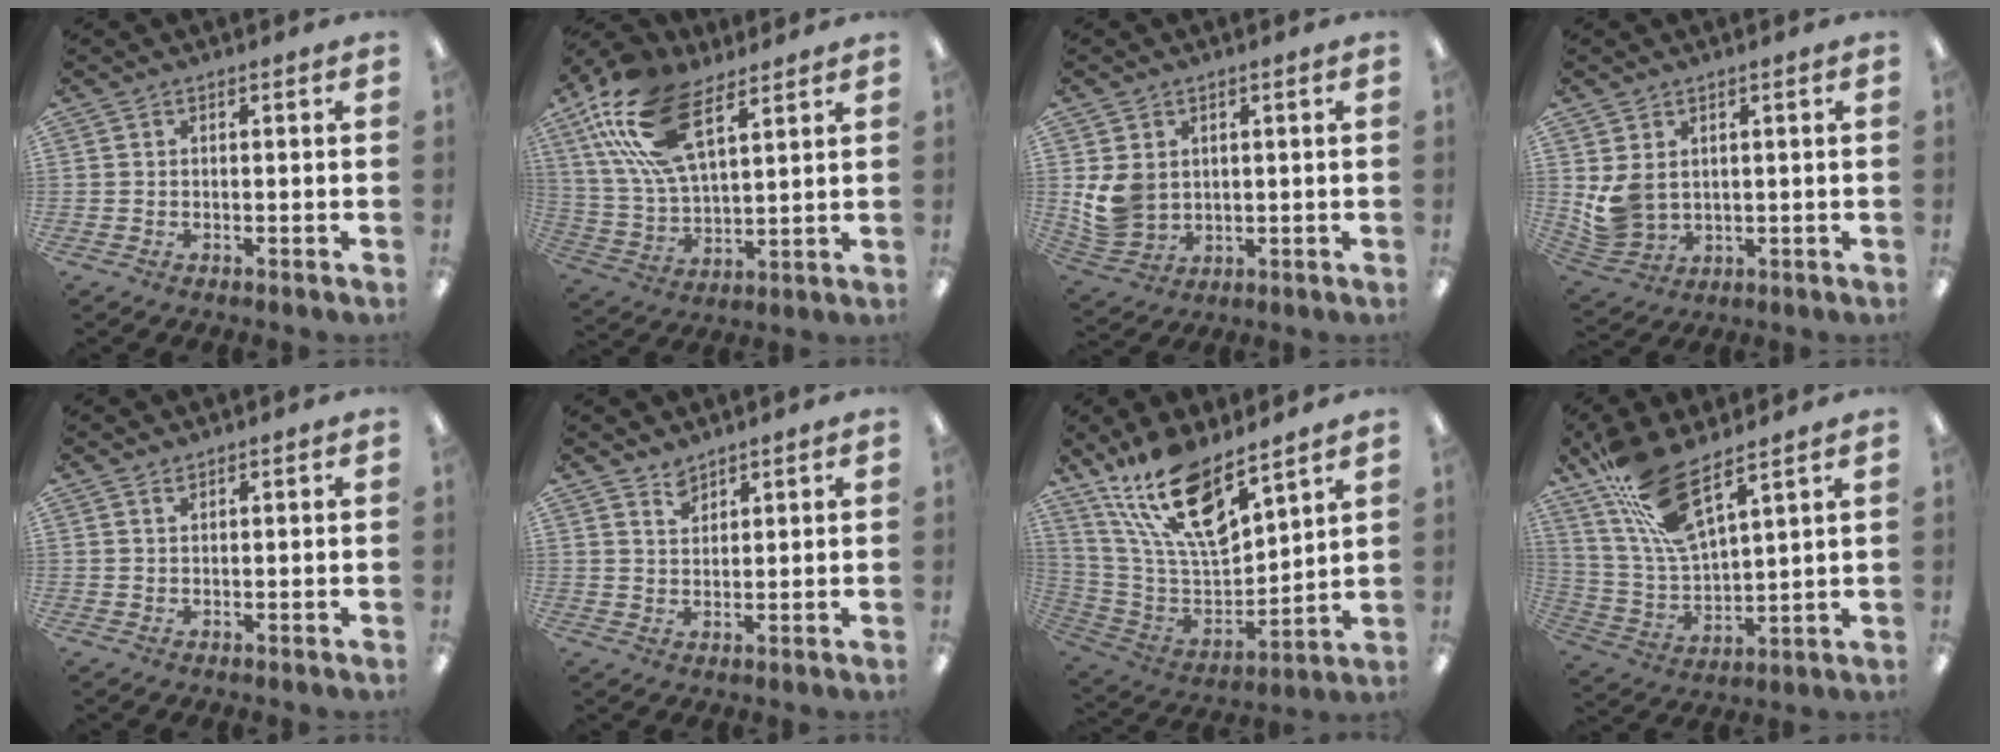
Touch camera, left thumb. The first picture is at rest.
{"total": 19.8, "force": [11.2, 9.1, 13.6], "torque": [-0.296, -0.029, 0.196]}
{"total": 7.6, "force": [1.6, 6.3, 3.9], "torque": [-0.096, 0.002, 0.033]}
{"total": 6.0, "force": [2.1, 4.6, 3.3], "torque": [-0.080, -0.010, 0.041]}
{"total": 1.0, "force": [0.9, 0.2, 0.3], "torque": [-0.007, 0.000, 0.017]}
{"total": 3.3, "force": [3.0, 1.4, 0.5], "torque": [-0.008, -0.015, 0.056]}
{"total": 20.0, "force": [14.1, 7.0, 12.4], "torque": [-0.238, -0.089, 0.248]}
{"total": 15.0, "force": [10.9, 3.9, 9.4], "torque": [-0.208, -0.054, 0.195]}